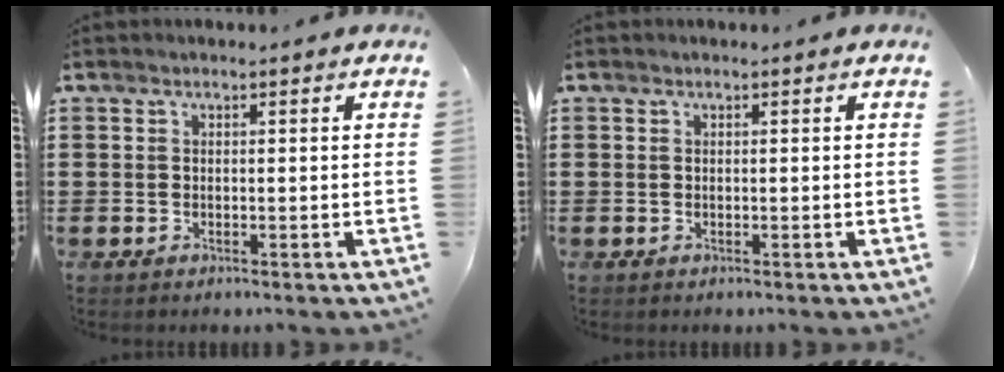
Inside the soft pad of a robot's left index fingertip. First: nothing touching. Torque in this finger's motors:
{"motor_torque": [0.06, -0.02, -0.07, -0.01]}